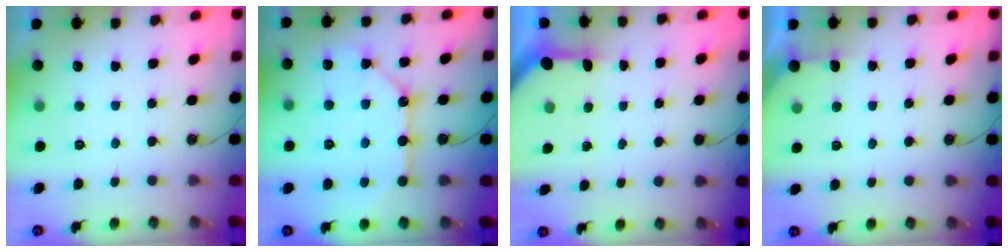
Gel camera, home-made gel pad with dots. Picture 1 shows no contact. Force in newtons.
{"total": 12.5, "press": 12.5, "slide": 0.9}
{"total": 3.4, "press": 3.3, "slide": 0.4}
{"total": 2.5, "press": 2.5, "slide": 0.2}